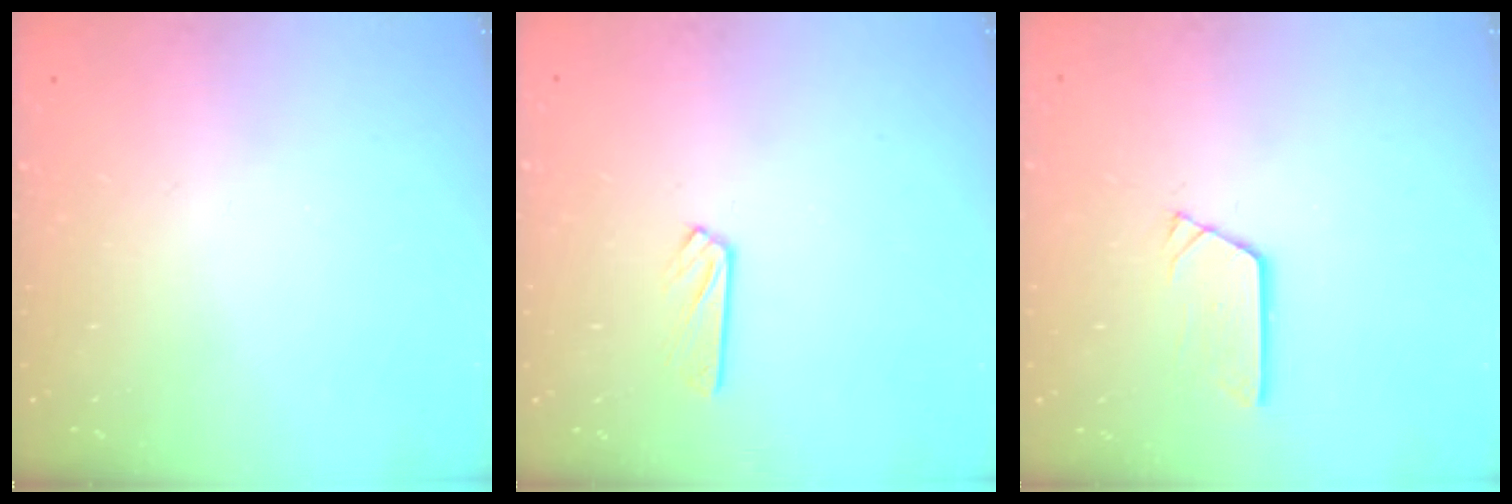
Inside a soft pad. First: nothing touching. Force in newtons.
{"total": 4.1, "press": 4.0, "slide": 0.4}
{"total": 2.9, "press": 2.9, "slide": 0.3}